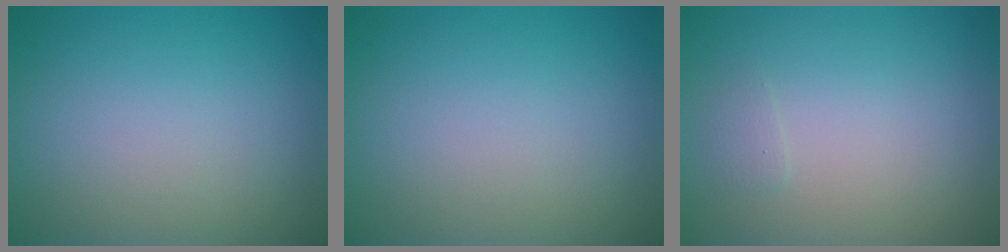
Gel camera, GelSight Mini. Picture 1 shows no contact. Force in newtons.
{"total": 0.0}
{"total": 0.5, "press": 0.5, "slide": 0.0}